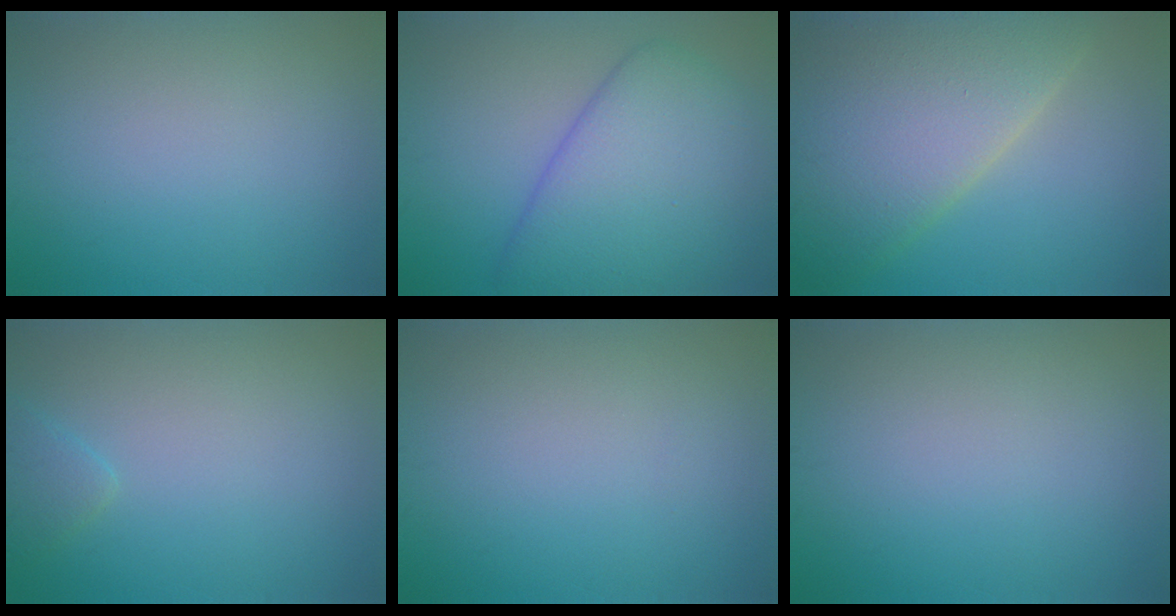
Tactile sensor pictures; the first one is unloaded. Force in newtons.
{"total": 8.6, "press": 8.6, "slide": 0.4}
{"total": 10.6, "press": 10.6, "slide": 0.7}
{"total": 1.4, "press": 1.4, "slide": 0.2}
{"total": 0.0}
{"total": 0.0}